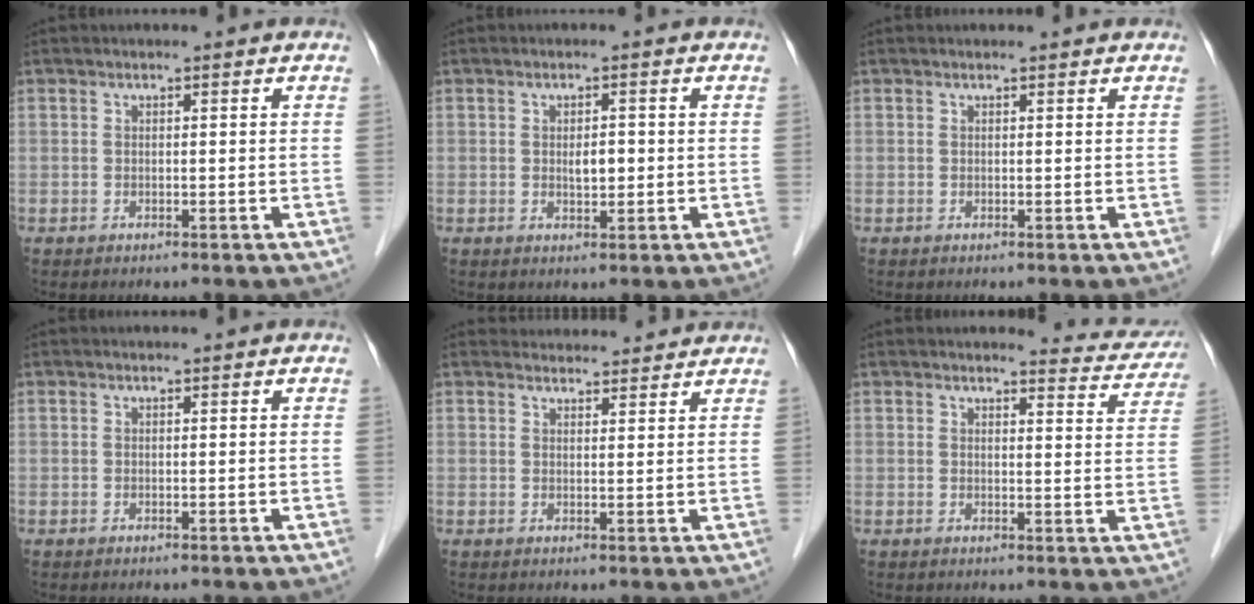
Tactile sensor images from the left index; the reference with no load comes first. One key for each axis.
{"total": 2.2, "fx": -0.2, "fy": 1.0, "fz": 2.0, "tx": -0.036, "ty": -0.002, "tz": -0.001}
{"total": 0.8, "fx": 0.8, "fy": 0.1, "fz": 0.1, "tx": -0.013, "ty": 0.003, "tz": 0.009}
{"total": 0.0}
{"total": 6.3, "fx": 6.1, "fy": 1.4, "fz": 0.4, "tx": -0.002, "ty": 0.020, "tz": 0.071}
{"total": 6.2, "fx": 6.1, "fy": 1.0, "fz": 0.2, "tx": 0.004, "ty": -0.027, "tz": 0.051}